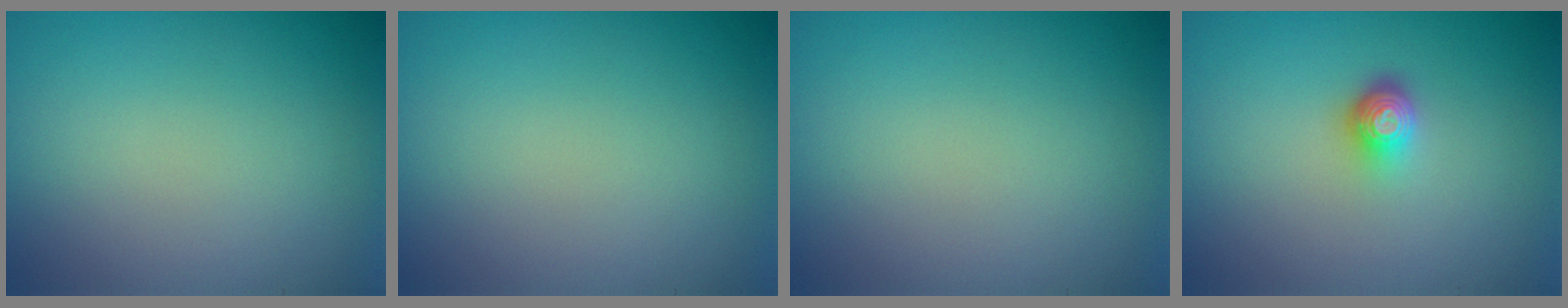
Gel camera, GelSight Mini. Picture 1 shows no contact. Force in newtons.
{"total": 0.0}
{"total": 0.0}
{"total": 2.0, "press": 1.4, "slide": 1.5}